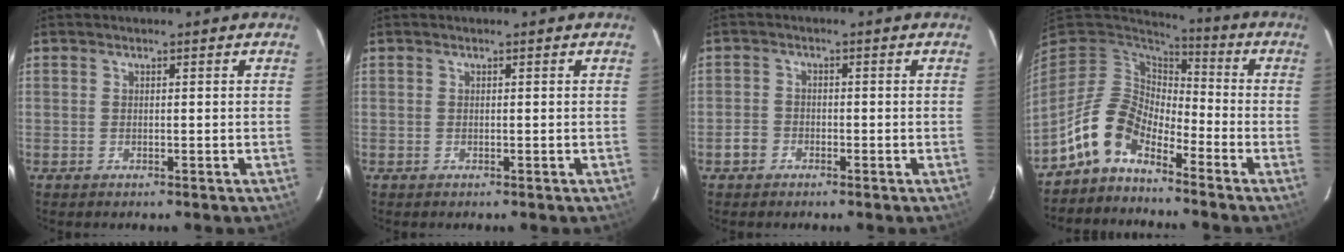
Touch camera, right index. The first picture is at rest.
{"total": 0.0}
{"total": 2.7, "force": [-1.6, 2.2, 0.3], "torque": [-0.009, 0.009, -0.031]}
{"total": 10.5, "force": [-7.2, 5.0, 5.6], "torque": [-0.114, 0.017, -0.152]}